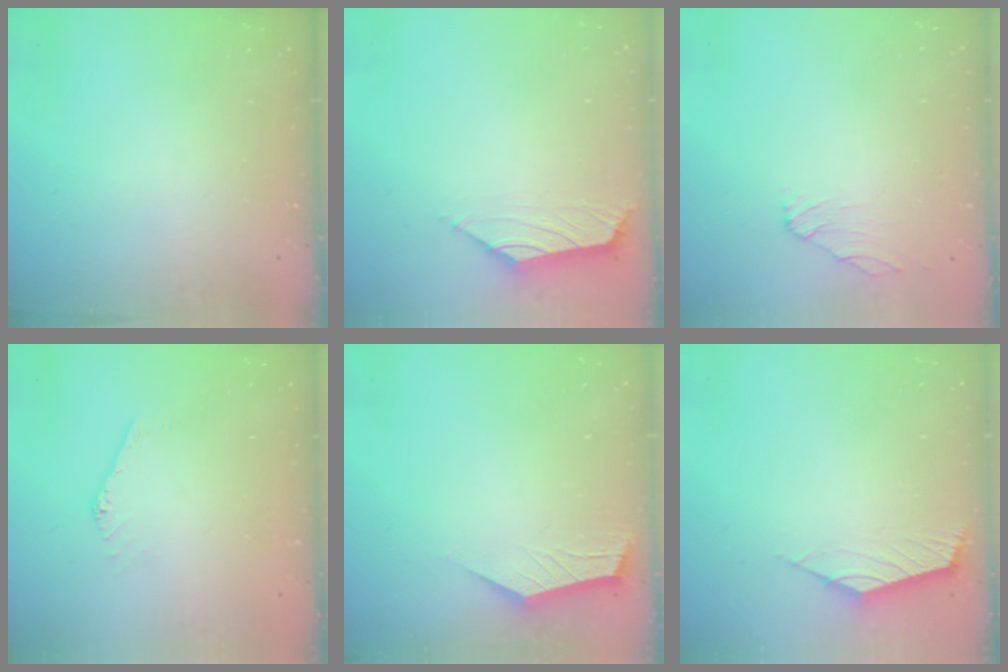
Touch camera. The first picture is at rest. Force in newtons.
{"total": 1.4, "press": 1.2, "slide": 0.6}
{"total": 0.6, "press": 0.5, "slide": 0.3}
{"total": 1.6, "press": 1.6, "slide": 0.0}
{"total": 2.8, "press": 2.8, "slide": 0.4}
{"total": 2.6, "press": 2.5, "slide": 0.6}